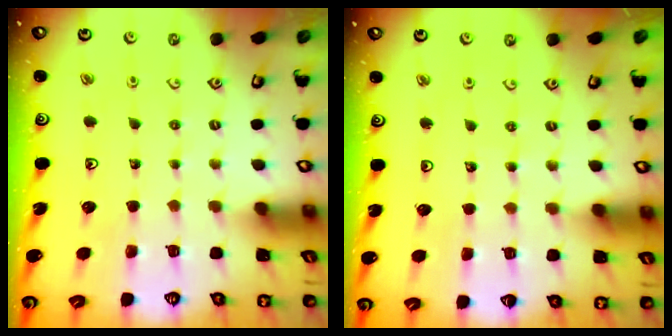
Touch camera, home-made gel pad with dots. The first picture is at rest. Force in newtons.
{"total": 3.1, "press": 3.1, "slide": 0.2}